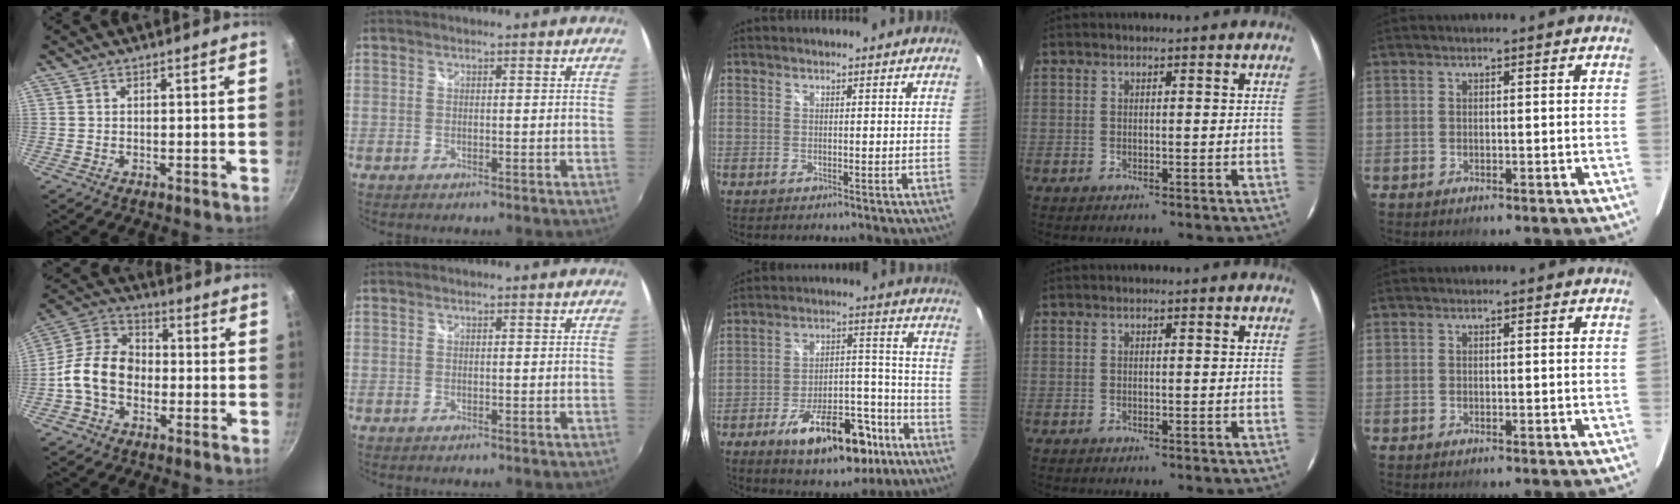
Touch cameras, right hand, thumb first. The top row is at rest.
{"thumb": {"total": 11.8, "force": [-2.6, 8.6, 7.6], "torque": [-0.108, 0.037, -0.069]}, "middle": {"total": 18.3, "force": [-11.0, 8.1, 12.1], "torque": [-0.196, 0.015, -0.155]}}